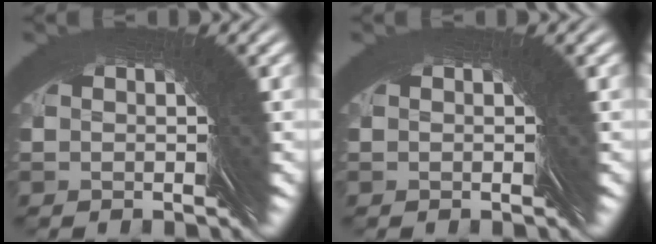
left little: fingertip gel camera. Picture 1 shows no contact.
{"total": 0.0}